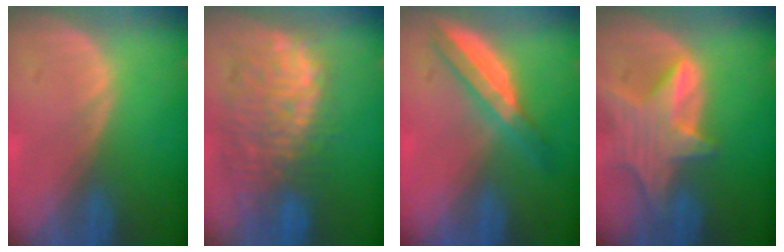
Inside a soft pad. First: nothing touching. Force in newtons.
{"total": 11.5, "press": 10.5, "slide": 4.8}
{"total": 6.0, "press": 5.2, "slide": 3.0}
{"total": 8.3, "press": 7.4, "slide": 3.8}